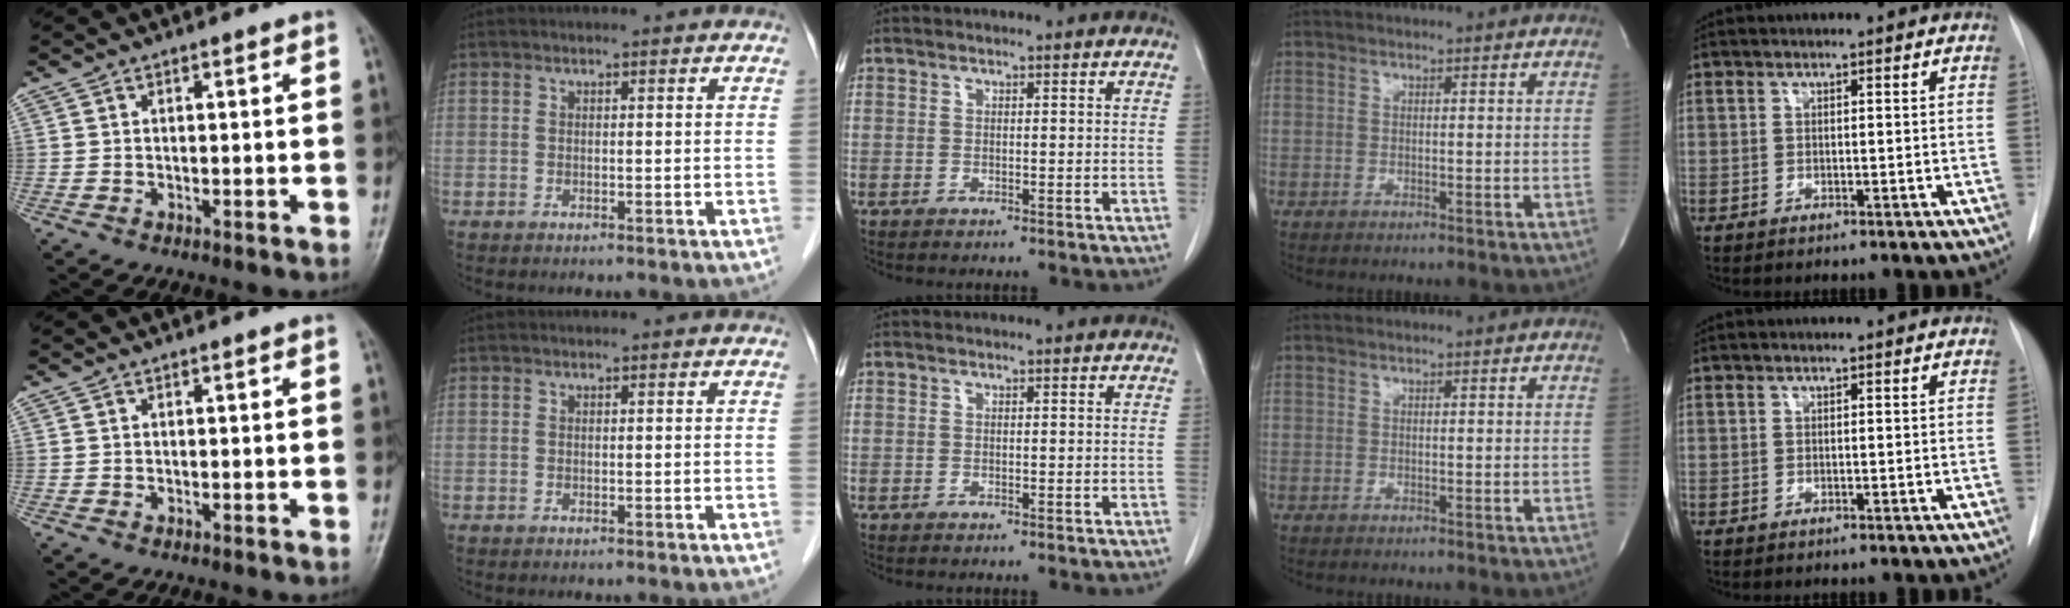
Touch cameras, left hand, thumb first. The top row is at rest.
{}